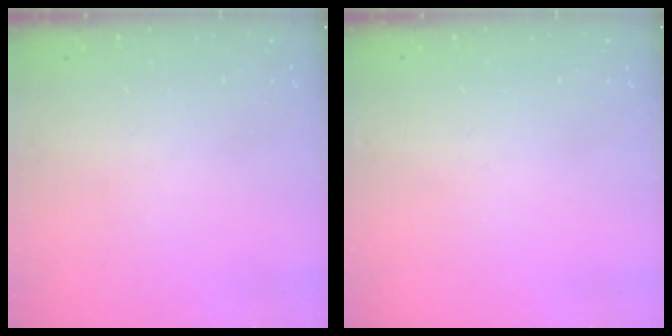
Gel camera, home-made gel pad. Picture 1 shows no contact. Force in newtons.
{"total": 0.0}